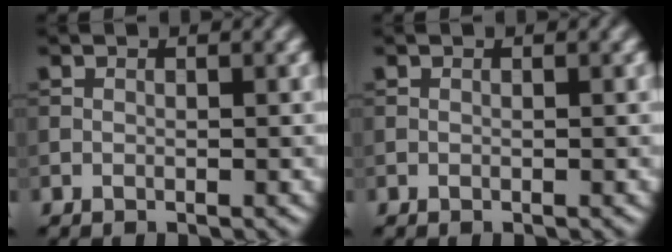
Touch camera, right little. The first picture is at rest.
{"total": 0.0}